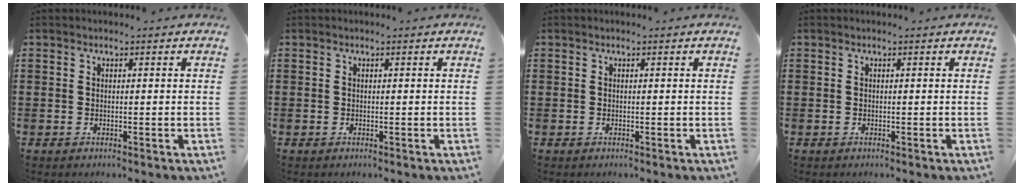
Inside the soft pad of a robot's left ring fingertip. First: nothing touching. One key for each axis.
{"total": 0.0}
{"total": 0.0}
{"total": 0.0}